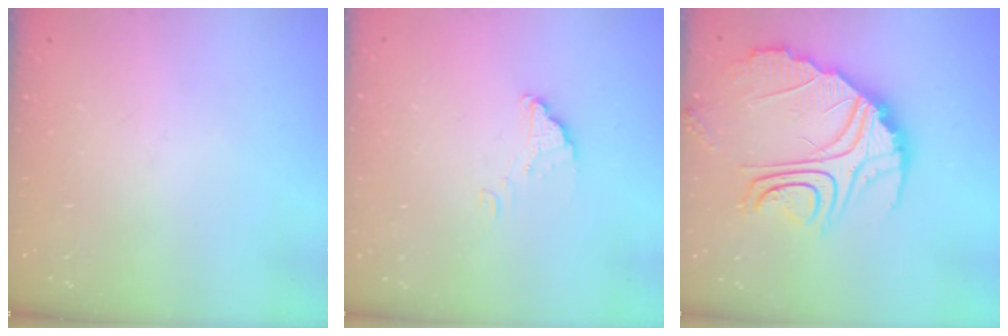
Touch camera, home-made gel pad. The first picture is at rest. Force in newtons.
{"total": 2.2, "press": 2.2, "slide": 0.1}
{"total": 15.7, "press": 15.6, "slide": 1.4}